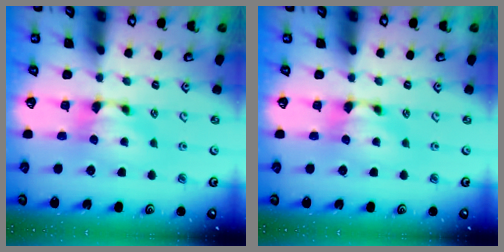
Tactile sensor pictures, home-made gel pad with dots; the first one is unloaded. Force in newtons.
{"total": 0.0}